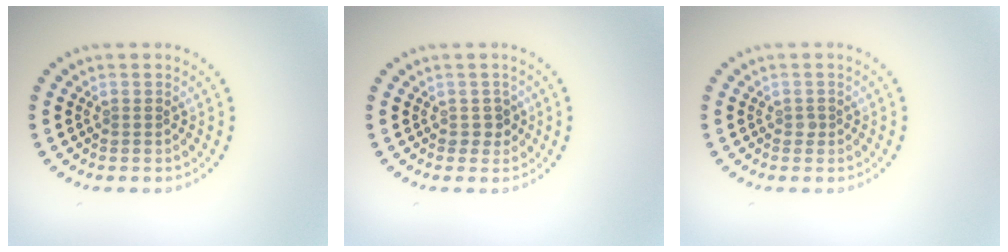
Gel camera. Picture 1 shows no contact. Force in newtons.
{"total": 1.3, "press": 1.1, "slide": 0.7}
{"total": 0.6, "press": 0.4, "slide": 0.4}